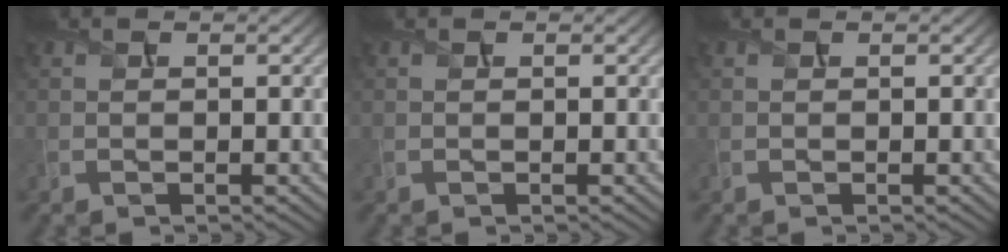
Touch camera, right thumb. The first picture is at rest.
{"total": 0.0}
{"total": 0.0}